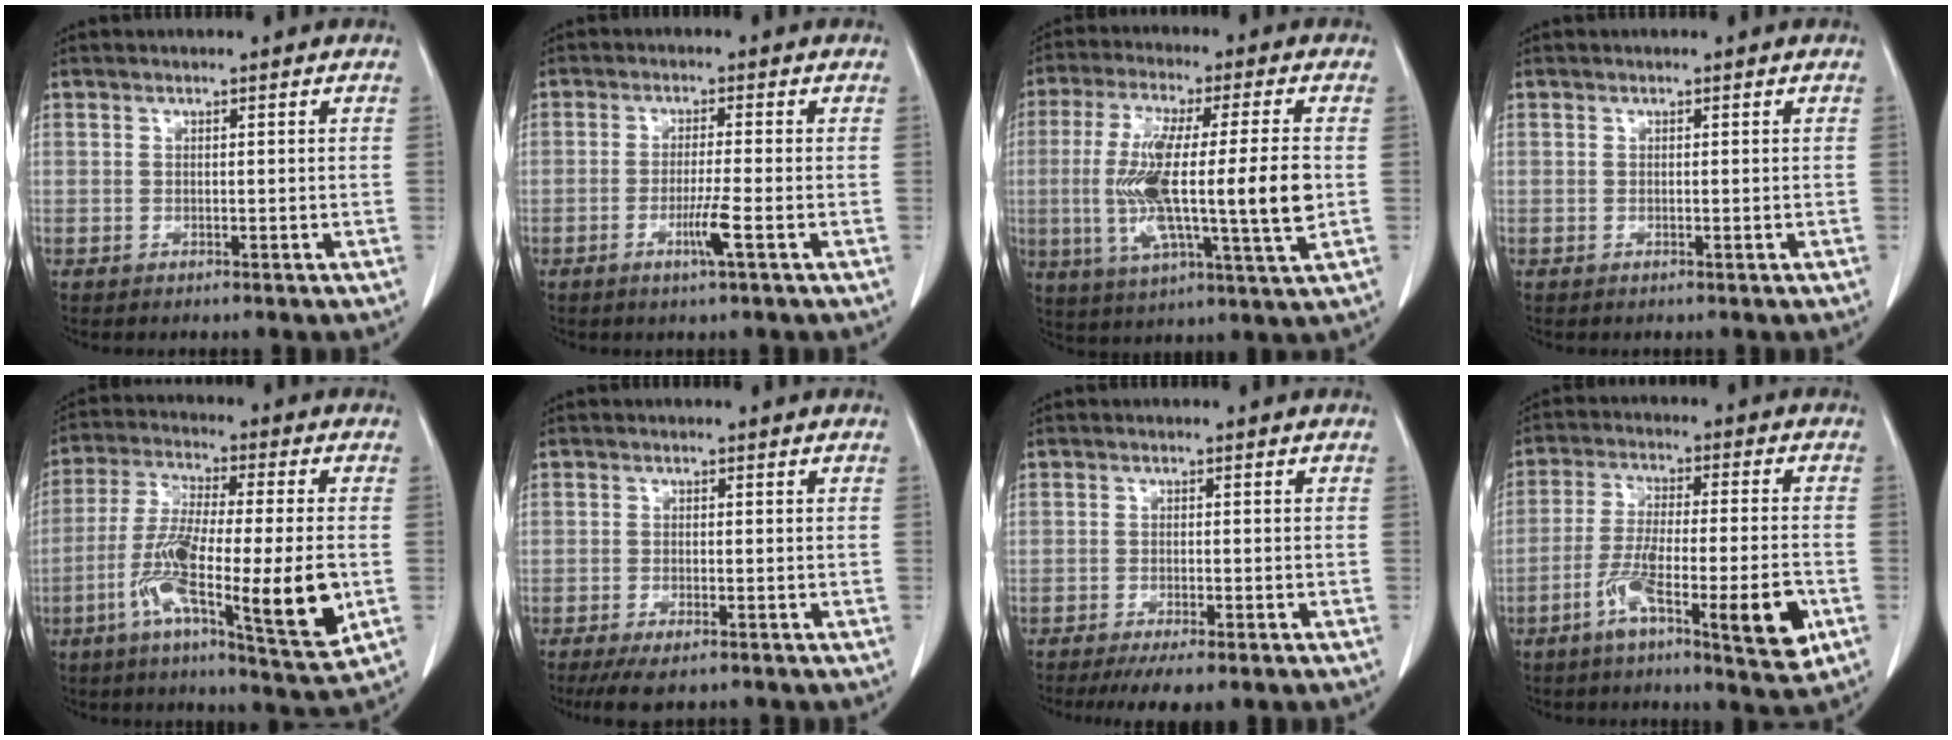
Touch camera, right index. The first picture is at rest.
{"total": 3.9, "force": [-1.6, -0.5, 3.6], "torque": [-0.069, -0.009, -0.032]}
{"total": 17.7, "force": [-0.9, 1.7, 17.6], "torque": [-0.333, -0.006, -0.018]}
{"total": 0.0}
{"total": 18.3, "force": [-4.8, 2.0, 17.6], "torque": [-0.299, -0.019, -0.079]}
{"total": 4.8, "force": [-3.5, 1.3, 3.0], "torque": [-0.043, -0.009, -0.056]}
{"total": 6.3, "force": [-4.6, 1.2, 4.2], "torque": [-0.051, -0.012, -0.067]}
{"total": 13.0, "force": [-5.5, 1.8, 11.6], "torque": [-0.194, -0.004, -0.089]}